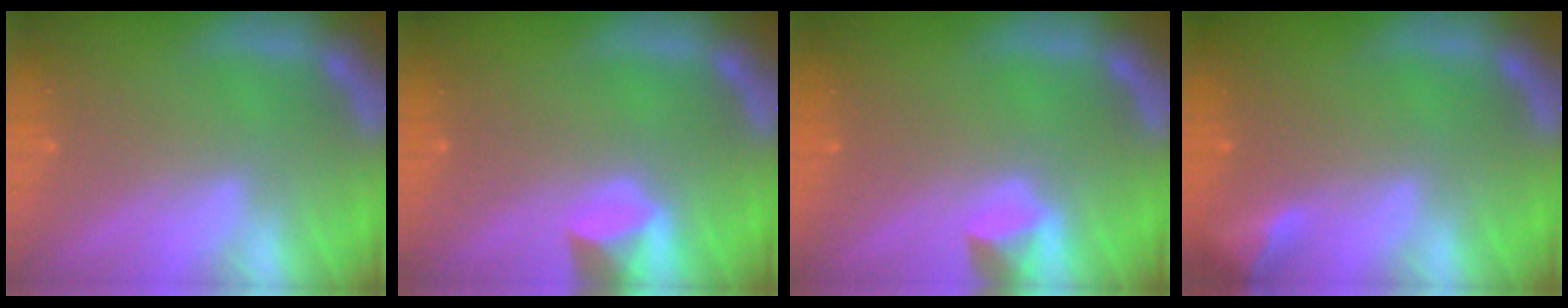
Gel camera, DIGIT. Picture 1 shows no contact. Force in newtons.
{"total": 2.4}
{"total": 1.9}
{"total": 2.4}